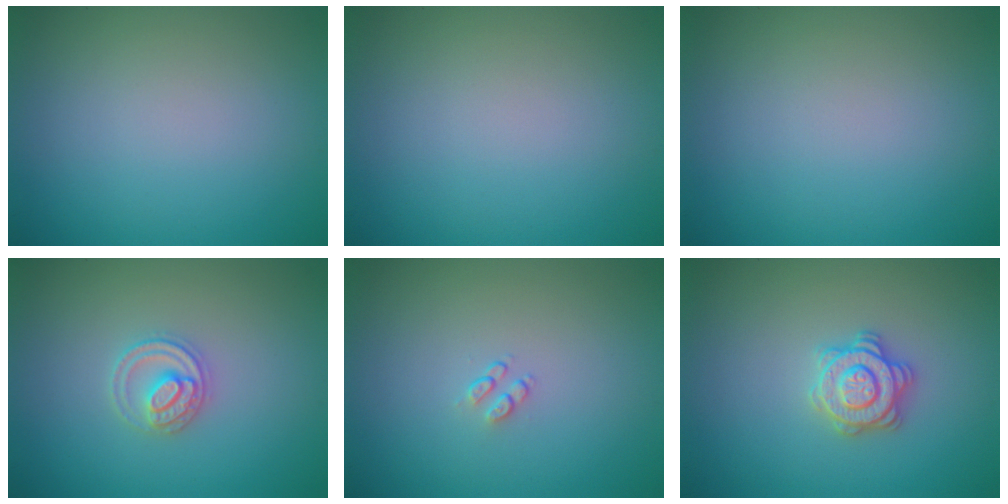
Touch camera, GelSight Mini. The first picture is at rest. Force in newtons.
{"total": 0.0}
{"total": 0.0}
{"total": 2.5, "press": 2.4, "slide": 0.3}
{"total": 0.9, "press": 0.6, "slide": 0.7}
{"total": 2.8, "press": 2.8, "slide": 0.2}